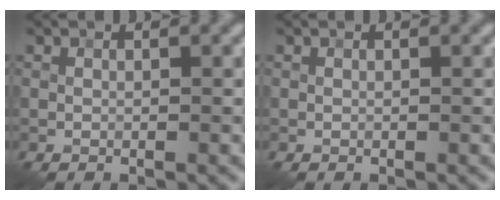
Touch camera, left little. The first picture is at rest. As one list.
[{"total": 0.0}]